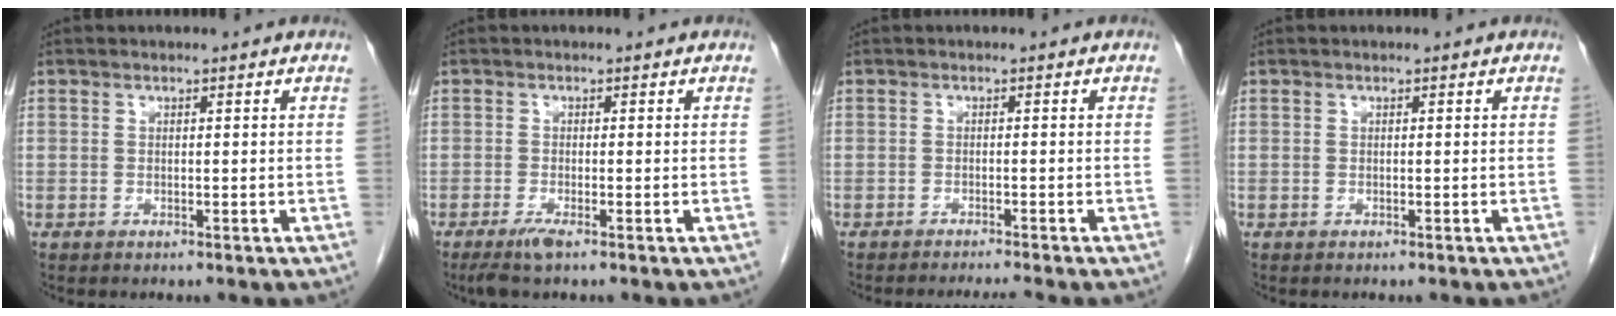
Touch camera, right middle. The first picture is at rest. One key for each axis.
{"total": 2.5, "fx": -1.7, "fy": 0.1, "fz": 1.9, "tx": -0.041, "ty": -0.007, "tz": -0.033}
{"total": 3.5, "fx": -3.2, "fy": -1.0, "fz": 1.1, "tx": -0.016, "ty": -0.010, "tz": -0.047}
{"total": 0.0}